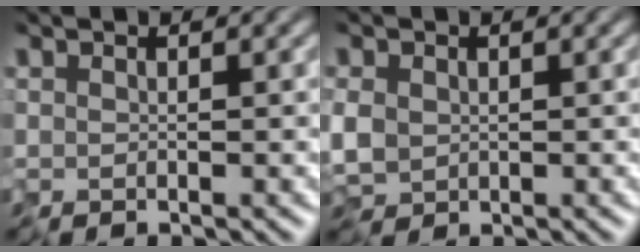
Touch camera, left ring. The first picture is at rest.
{"total": 2.7, "force": [0.0, 2.2, 1.5], "torque": [-0.044, -0.002, -0.002]}